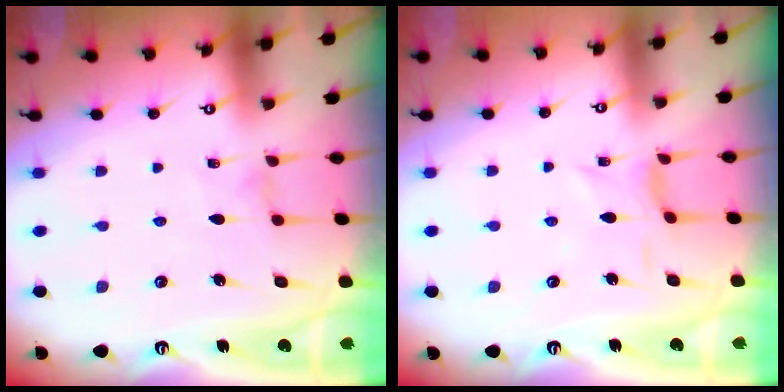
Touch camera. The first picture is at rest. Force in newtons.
{"total": 2.1, "press": 2.1, "slide": 0.6}